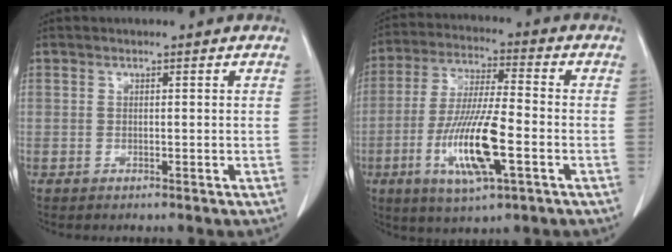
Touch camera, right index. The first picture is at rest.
{"total": 13.7, "force": [-4.4, 2.0, 12.8], "torque": [-0.256, -0.015, -0.079]}